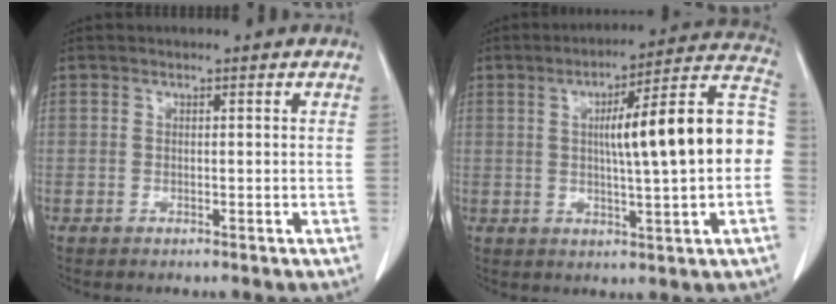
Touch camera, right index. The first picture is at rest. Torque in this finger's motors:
{"motor_torque": [1.44, -0.70, 0.55, 0.18]}